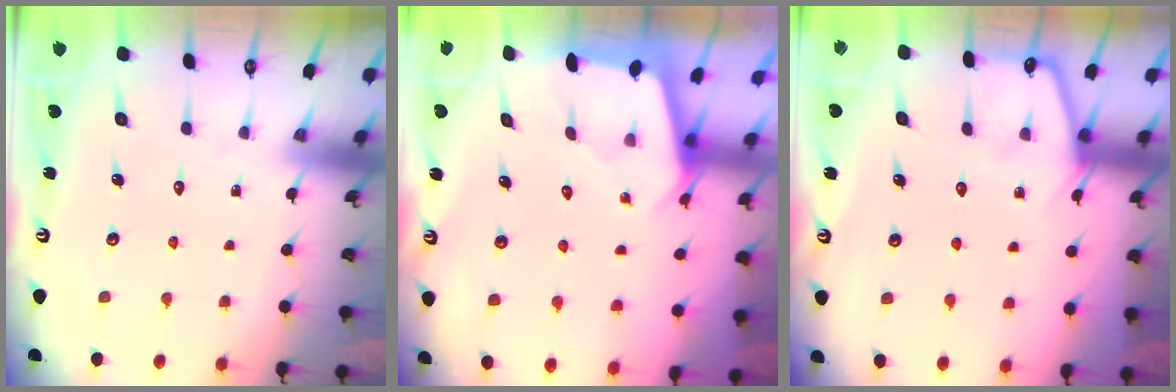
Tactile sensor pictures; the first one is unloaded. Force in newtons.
{"total": 2.4, "press": 2.4, "slide": 0.3}
{"total": 4.1, "press": 4.1, "slide": 0.4}